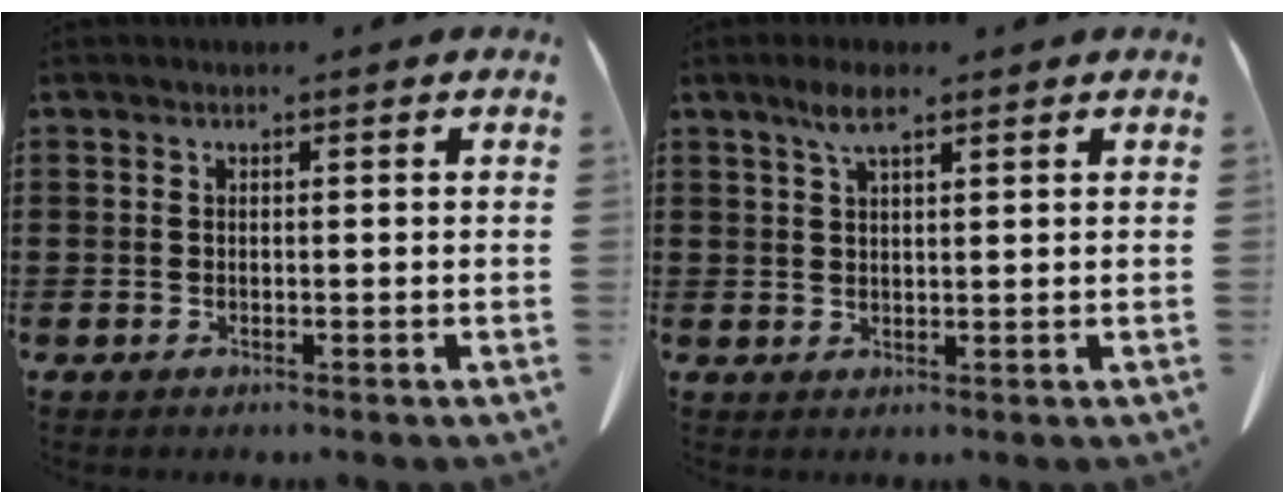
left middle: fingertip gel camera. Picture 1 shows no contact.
{"total": 4.2, "force": [2.4, 1.0, 3.2], "torque": [-0.068, 0.004, 0.043]}